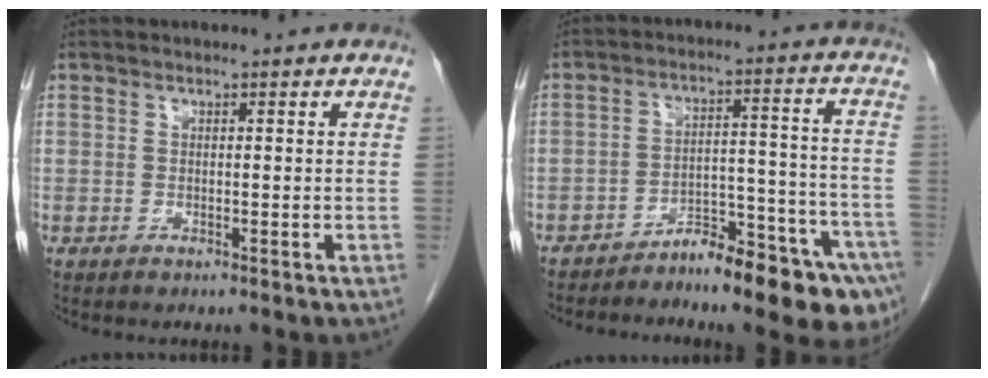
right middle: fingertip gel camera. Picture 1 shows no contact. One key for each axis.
{"total": 12.7, "fx": -9.5, "fy": 2.9, "fz": 8.0, "tx": -0.086, "ty": 0.046, "tz": -0.139}